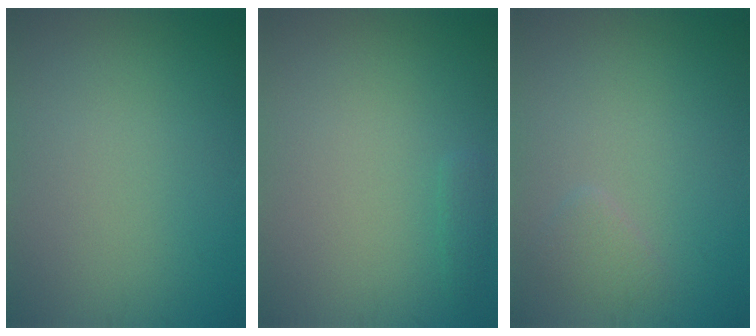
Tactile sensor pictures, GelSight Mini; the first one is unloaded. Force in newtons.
{"total": 0.7, "press": 0.7, "slide": 0.0}
{"total": 1.1, "press": 1.1, "slide": 0.1}